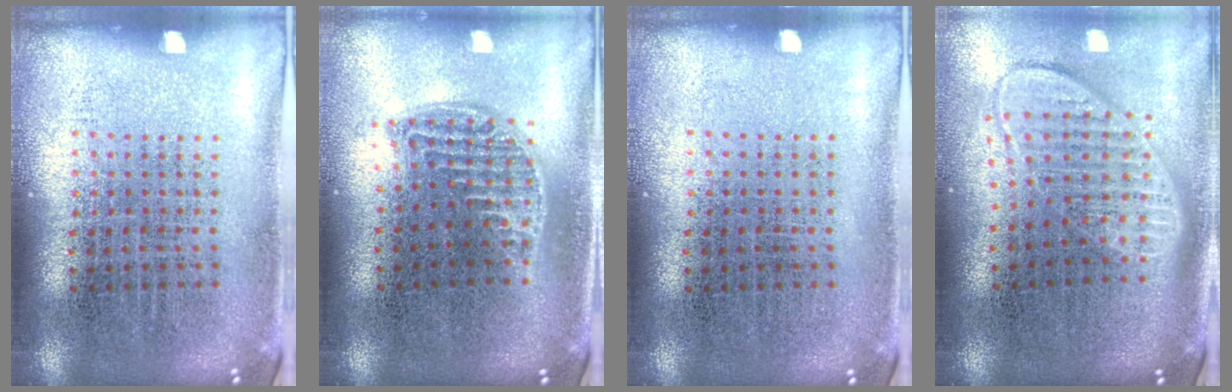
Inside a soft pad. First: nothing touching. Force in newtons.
{"total": 1.2, "press": 1.1, "slide": 0.5}
{"total": 0.0}
{"total": 1.8, "press": 1.5, "slide": 1.0}